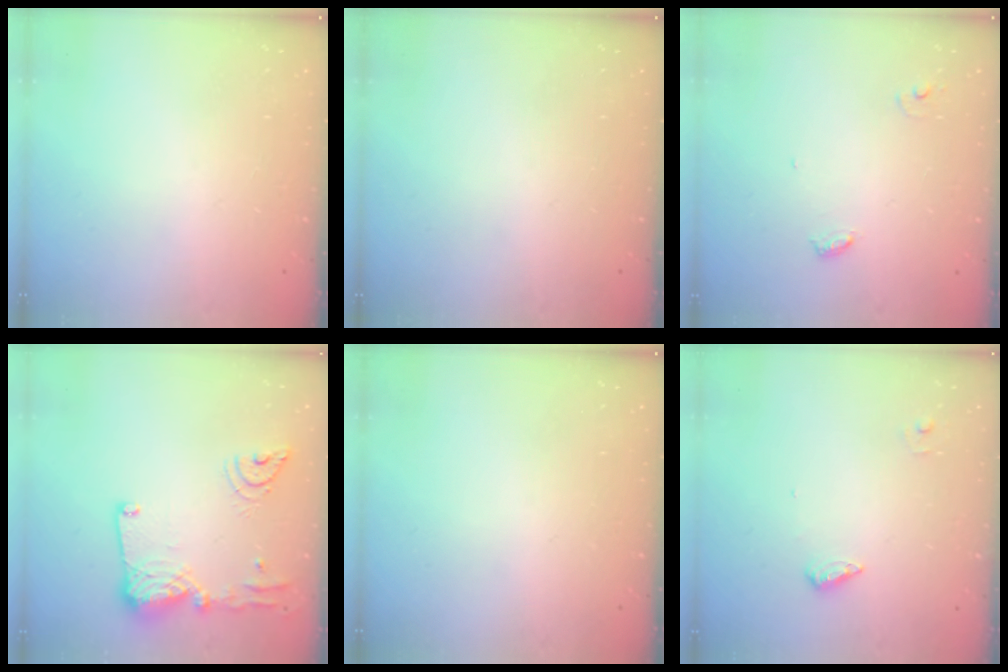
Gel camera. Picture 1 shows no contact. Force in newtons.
{"total": 0.0}
{"total": 4.0, "press": 4.0, "slide": 0.3}
{"total": 17.2, "press": 17.1, "slide": 2.2}
{"total": 0.0}
{"total": 5.9, "press": 5.8, "slide": 1.4}